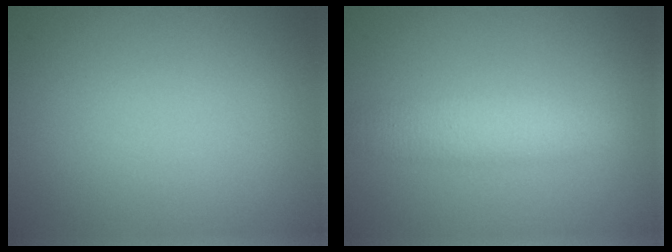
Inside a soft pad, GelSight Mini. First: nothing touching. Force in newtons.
{"total": 3.4, "press": 3.4, "slide": 0.1}